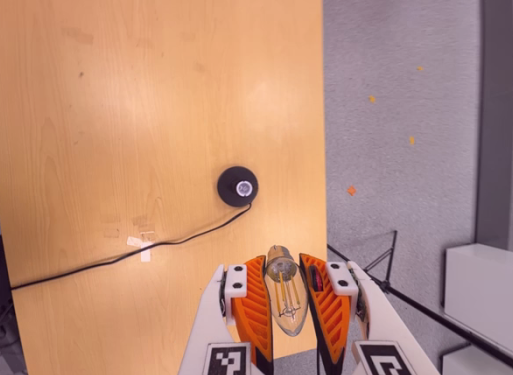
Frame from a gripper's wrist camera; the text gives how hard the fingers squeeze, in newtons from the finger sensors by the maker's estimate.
{"total": 24.0, "left": 25.0, "right": 22.9}